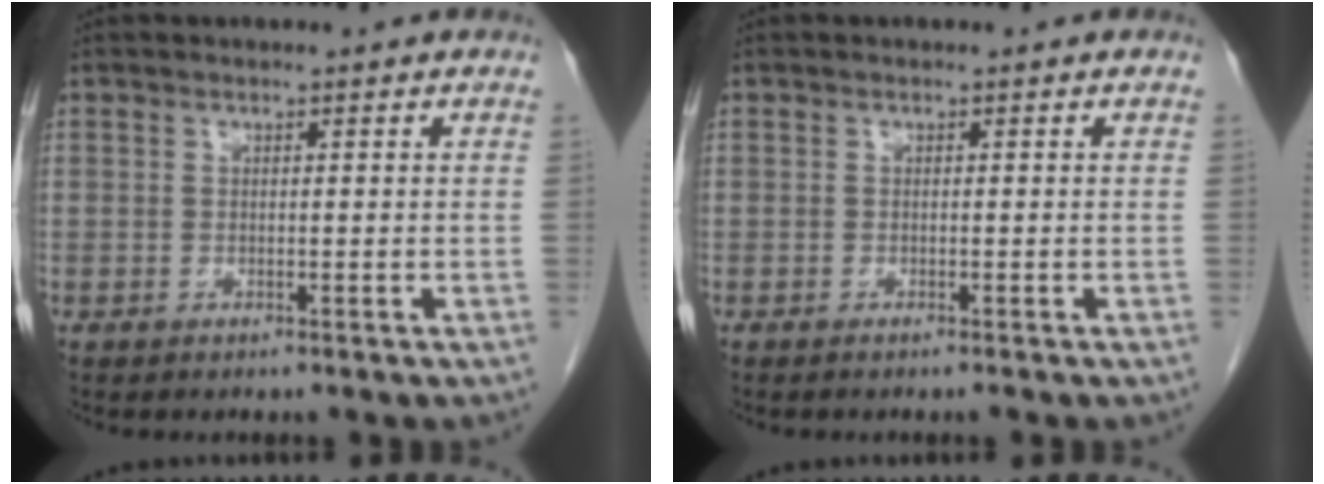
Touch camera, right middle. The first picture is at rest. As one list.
[{"total": 0.8, "force": [-0.7, -0.1, 0.4], "torque": [-0.006, 0.000, -0.011]}]